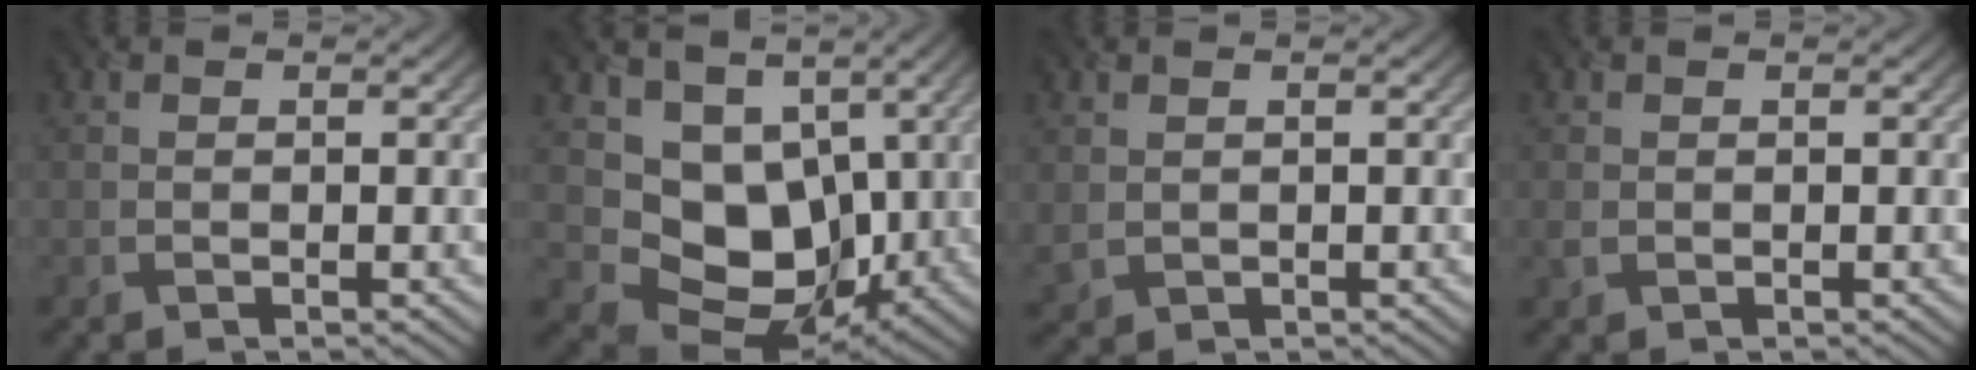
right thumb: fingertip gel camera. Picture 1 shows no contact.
{"total": 9.8, "force": [1.4, 7.6, 6.0], "torque": [-0.120, -0.028, 0.023]}
{"total": 1.4, "force": [0.5, 1.1, 0.7], "torque": [-0.024, -0.005, 0.015]}
{"total": 0.8, "force": [0.0, 0.7, 0.5], "torque": [-0.015, -0.002, 0.001]}